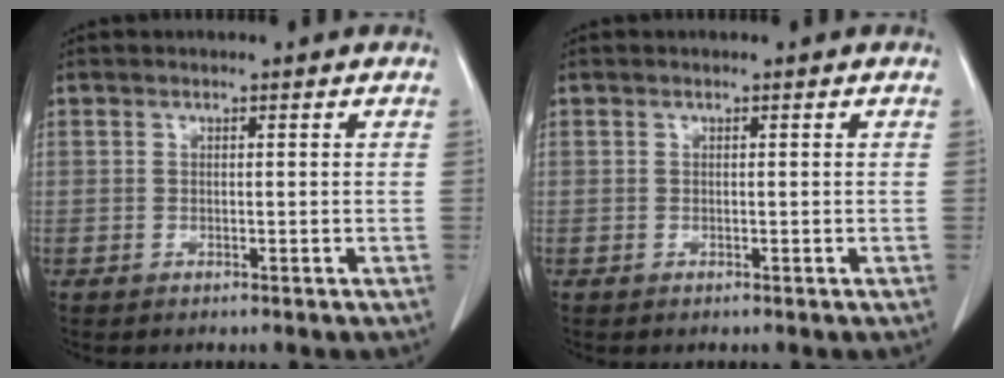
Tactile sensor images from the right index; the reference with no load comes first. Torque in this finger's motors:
{"motor_torque": [-0.02, 0.02, 0.00, 0.00]}